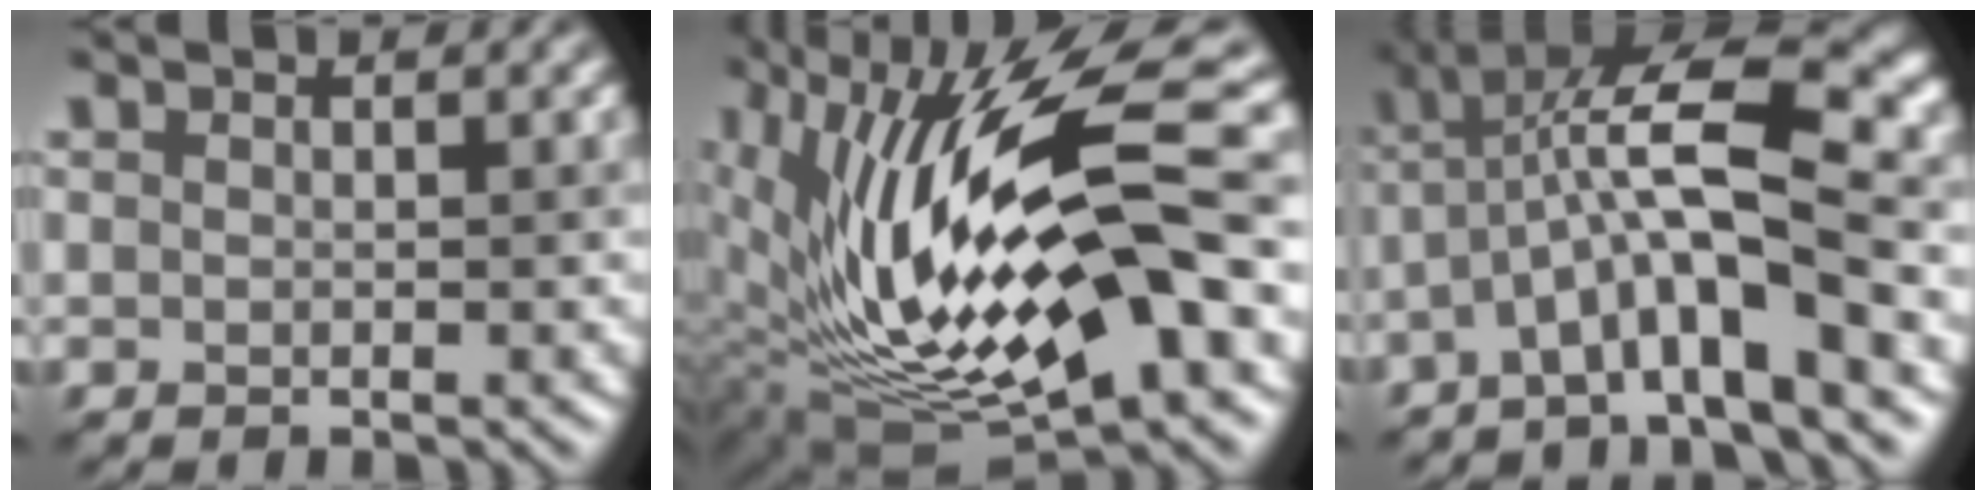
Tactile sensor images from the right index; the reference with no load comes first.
{"total": 17.1, "force": [1.8, 6.5, 15.7], "torque": [-0.299, 0.005, 0.035]}
{"total": 9.2, "force": [-2.2, 2.0, 8.7], "torque": [-0.149, 0.026, -0.046]}